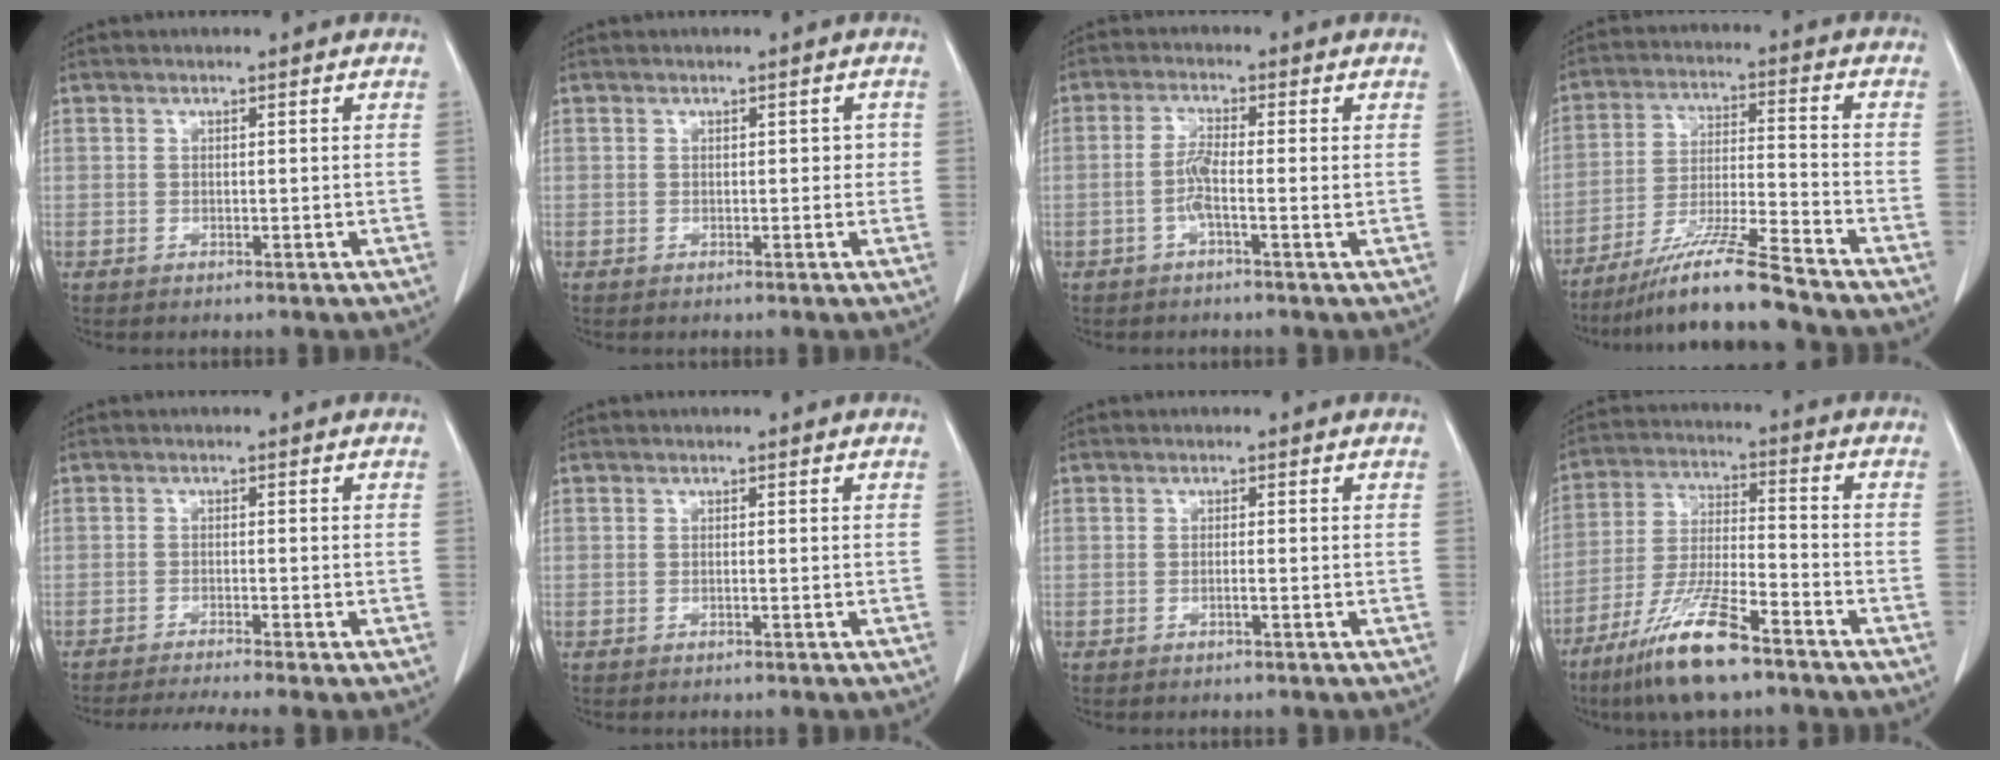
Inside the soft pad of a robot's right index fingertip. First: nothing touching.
{"total": 1.4, "force": [0.1, 1.0, 1.0], "torque": [-0.009, 0.013, 0.002]}
{"total": 3.2, "force": [-0.8, 0.2, 3.1], "torque": [-0.062, 0.007, -0.018]}
{"total": 12.3, "force": [-10.1, -1.0, 6.8], "torque": [-0.122, -0.015, -0.182]}
{"total": 6.4, "force": [-5.5, -1.0, 3.2], "torque": [-0.043, -0.012, -0.088]}
{"total": 0.0}
{"total": 0.6, "force": [-0.2, -0.1, 0.6], "torque": [-0.009, 0.003, -0.003]}
{"total": 13.4, "force": [-9.1, 1.9, 9.6], "torque": [-0.197, -0.028, -0.169]}